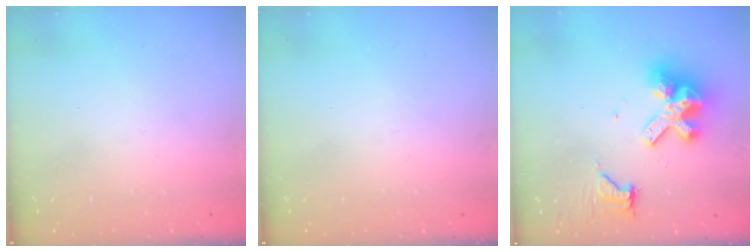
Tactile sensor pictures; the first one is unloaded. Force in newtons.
{"total": 0.0}
{"total": 12.6, "press": 12.5, "slide": 1.6}